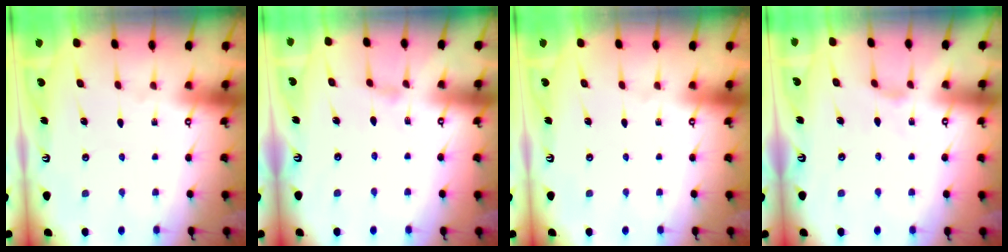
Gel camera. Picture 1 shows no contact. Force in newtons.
{"total": 1.5, "press": 1.5, "slide": 0.4}
{"total": 0.0}
{"total": 2.0, "press": 2.0, "slide": 0.4}